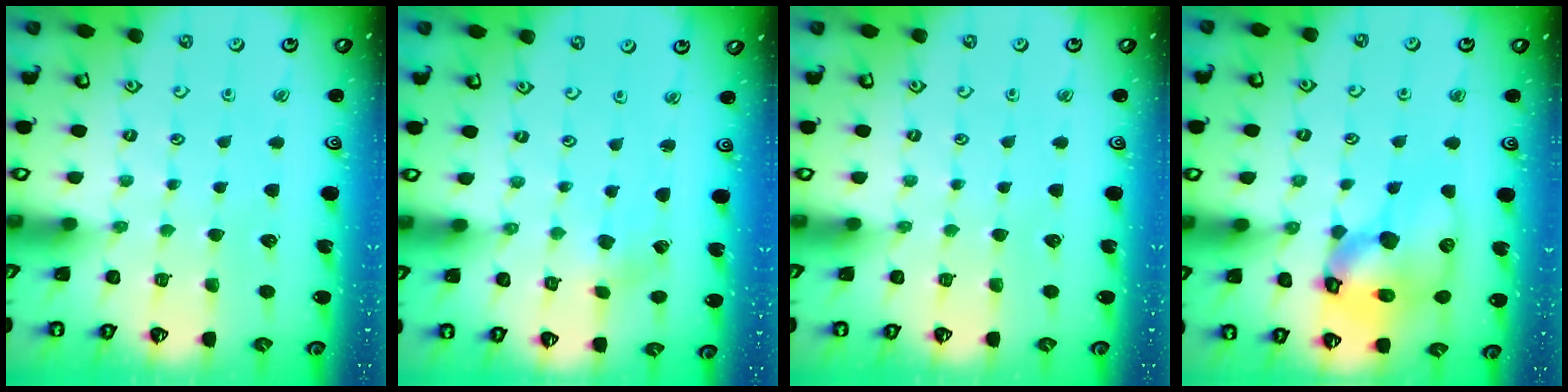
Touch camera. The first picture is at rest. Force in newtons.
{"total": 0.0}
{"total": 0.0}
{"total": 19.0, "press": 18.8, "slide": 2.7}